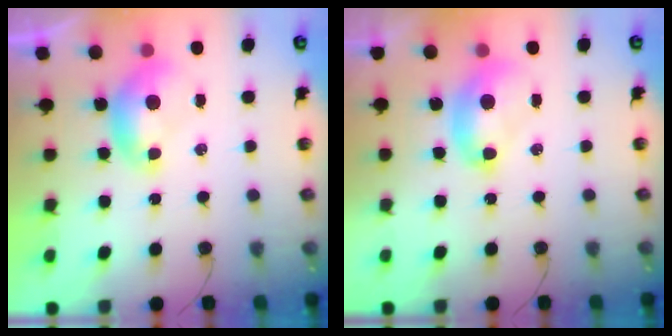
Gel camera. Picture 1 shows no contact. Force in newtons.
{"total": 2.7, "press": 2.7, "slide": 0.1}